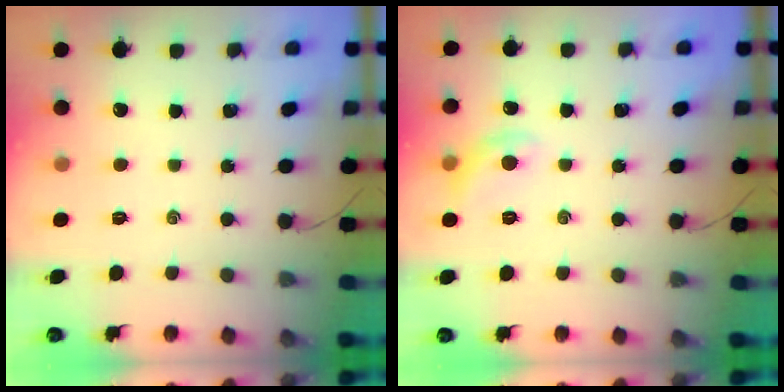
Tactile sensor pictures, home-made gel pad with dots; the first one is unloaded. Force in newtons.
{"total": 7.0, "press": 6.9, "slide": 0.7}